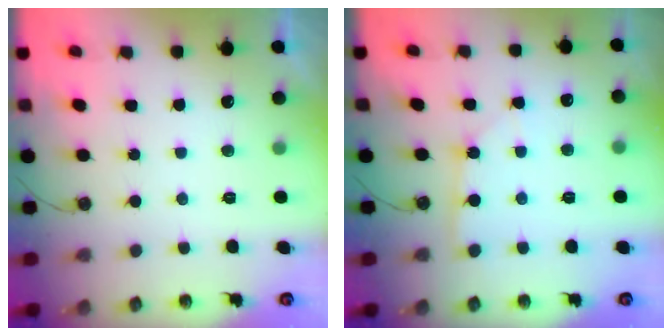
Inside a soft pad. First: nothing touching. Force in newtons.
{"total": 2.5, "press": 2.5, "slide": 0.3}